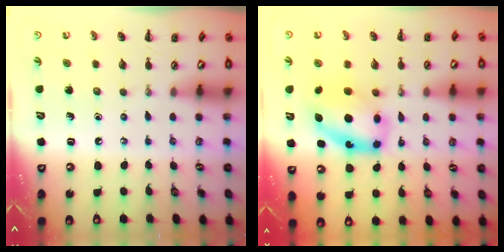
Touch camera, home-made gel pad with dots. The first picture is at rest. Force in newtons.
{"total": 10.0, "press": 9.8, "slide": 2.3}